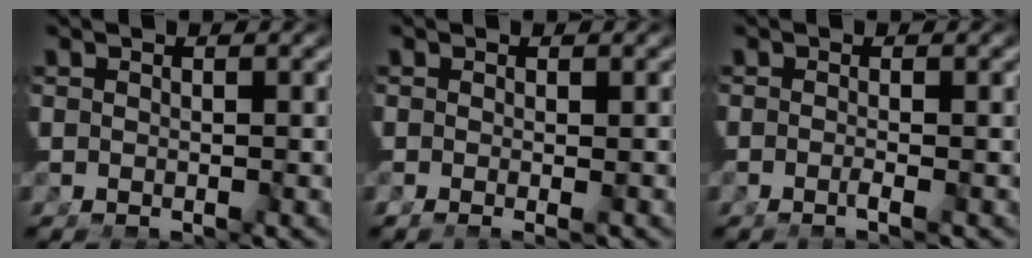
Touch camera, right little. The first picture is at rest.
{"total": 1.1, "force": [-0.6, 0.2, 0.9], "torque": [-0.021, -0.012, -0.004]}
{"total": 1.2, "force": [-0.7, -0.4, 1.0], "torque": [-0.019, -0.002, -0.014]}